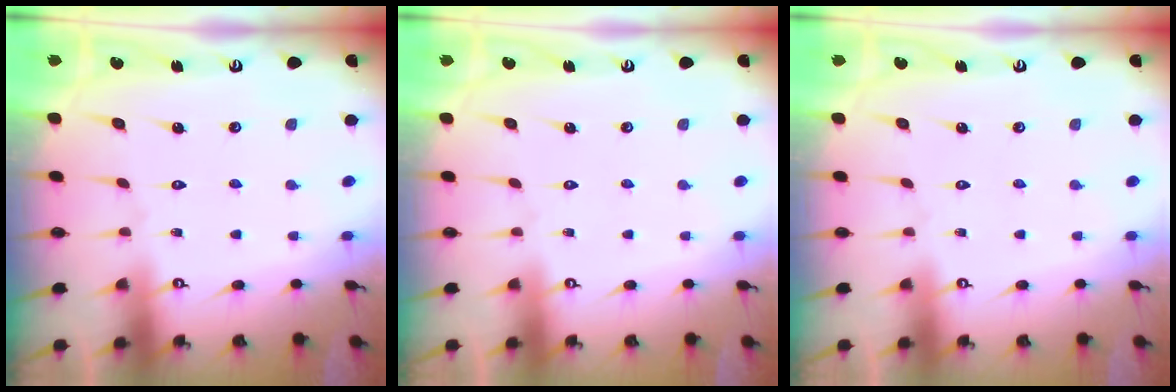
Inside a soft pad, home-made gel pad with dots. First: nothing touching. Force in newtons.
{"total": 0.0}
{"total": 0.0}